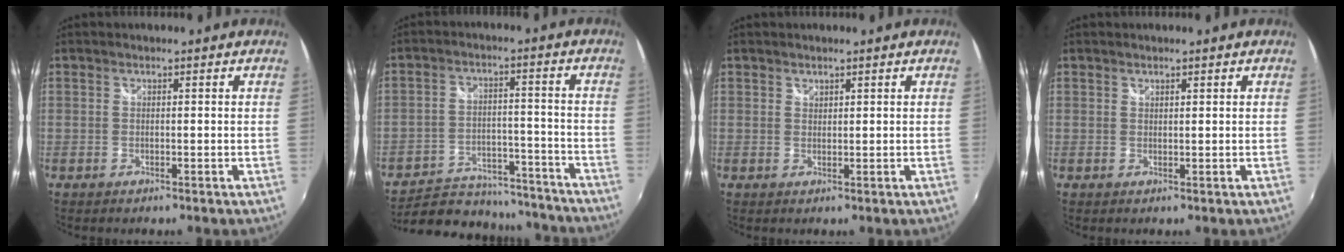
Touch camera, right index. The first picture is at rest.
{"total": 21.1, "force": [-18.2, 8.3, 6.7], "torque": [-0.142, 0.022, -0.234]}
{"total": 0.8, "force": [0.7, 0.4, 0.0], "torque": [0.003, 0.000, 0.013]}
{"total": 0.6, "force": [0.5, 0.2, 0.1], "torque": [0.000, -0.001, 0.011]}